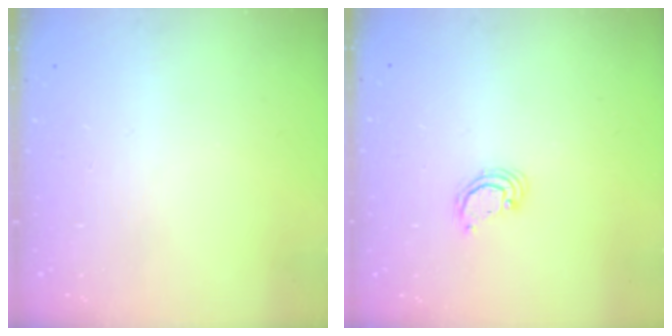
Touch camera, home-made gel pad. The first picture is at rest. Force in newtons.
{"total": 2.4, "press": 2.4, "slide": 0.3}